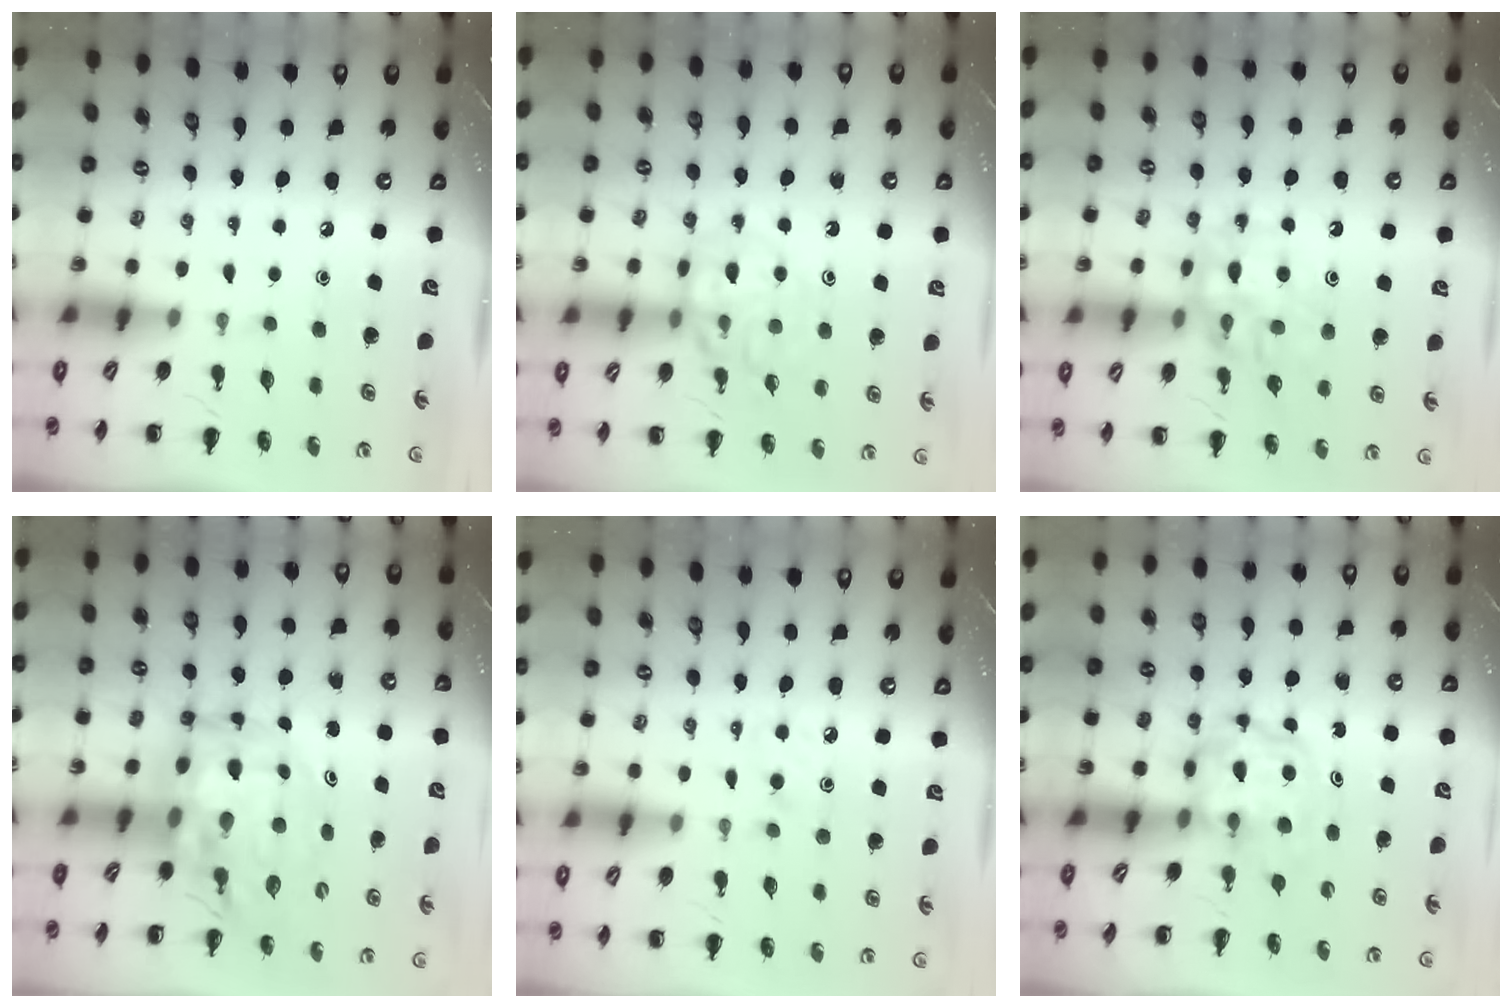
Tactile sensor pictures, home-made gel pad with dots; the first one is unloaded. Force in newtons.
{"total": 12.3, "press": 12.1, "slide": 1.7}
{"total": 12.8, "press": 12.6, "slide": 1.8}
{"total": 11.1, "press": 10.6, "slide": 3.5}
{"total": 4.1, "press": 3.8, "slide": 1.4}
{"total": 4.0, "press": 4.0, "slide": 0.4}